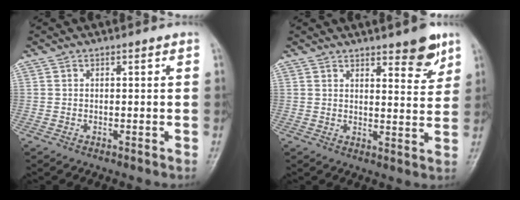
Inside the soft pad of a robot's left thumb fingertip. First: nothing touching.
{"total": 6.8, "force": [4.6, 2.0, 4.6], "torque": [-0.043, -0.032, 0.061]}